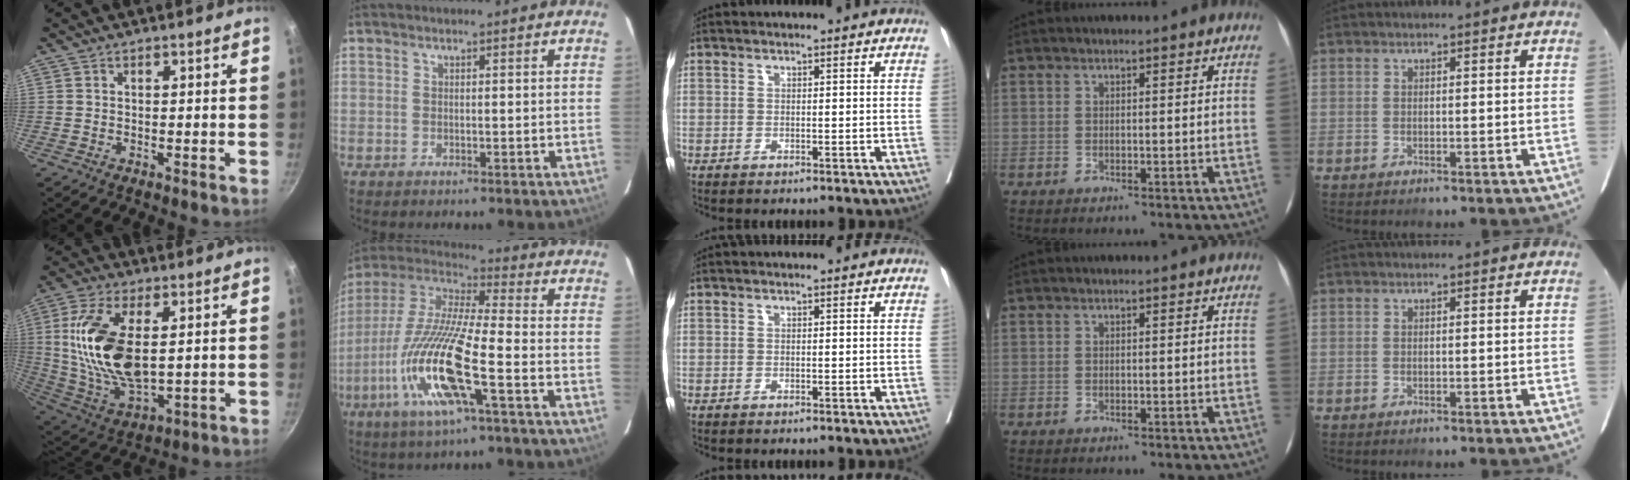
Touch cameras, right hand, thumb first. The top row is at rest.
{"thumb": {"total": 18.6, "force": [2.7, 9.1, 16.0], "torque": [-0.325, -0.016, 0.062]}, "index": {"total": 17.3, "force": [-6.1, 1.9, 16.1], "torque": [-0.346, -0.014, -0.120]}}